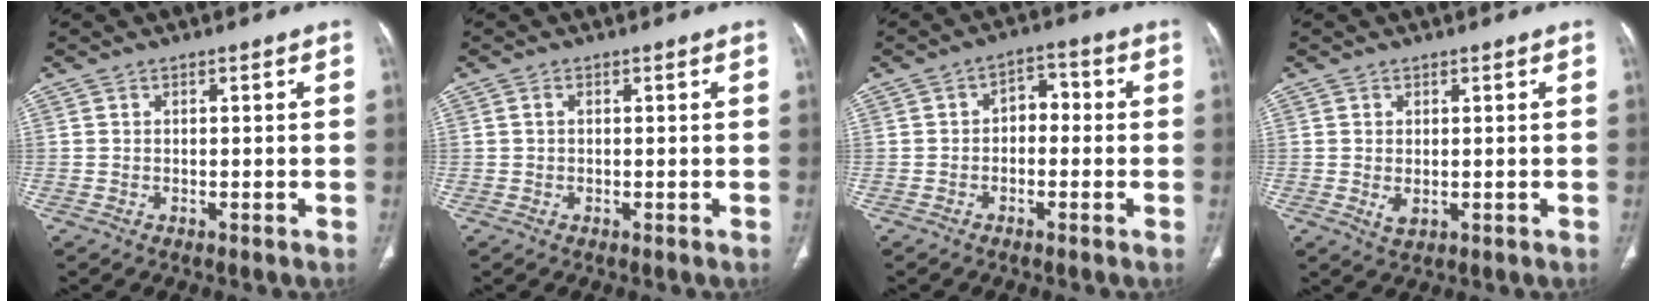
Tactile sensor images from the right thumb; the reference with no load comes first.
{"total": 0.7, "force": [0.1, 0.5, 0.5], "torque": [-0.012, 0.002, 0.002]}
{"total": 4.6, "force": [-0.5, 3.2, 3.2], "torque": [-0.030, 0.023, -0.021]}
{"total": 2.1, "force": [-0.1, 1.2, 1.7], "torque": [-0.031, -0.007, 0.006]}